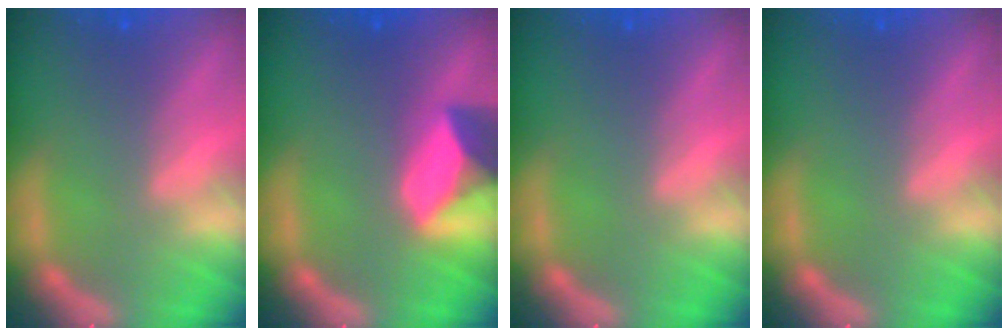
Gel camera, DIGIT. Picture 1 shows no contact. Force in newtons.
{"total": 6.9}
{"total": 0.0}
{"total": 0.0}